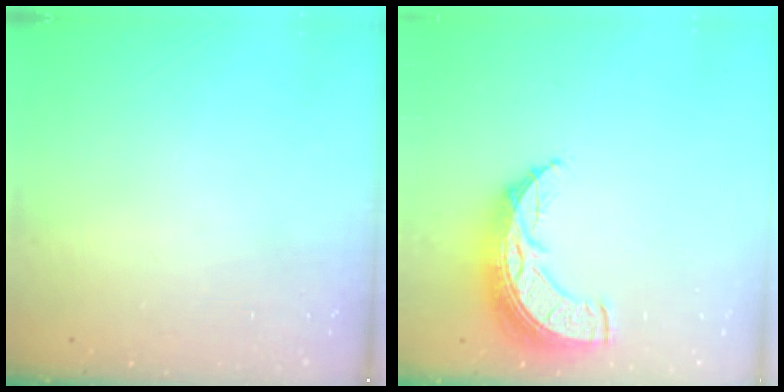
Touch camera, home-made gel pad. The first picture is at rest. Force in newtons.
{"total": 13.7, "press": 13.7, "slide": 1.0}